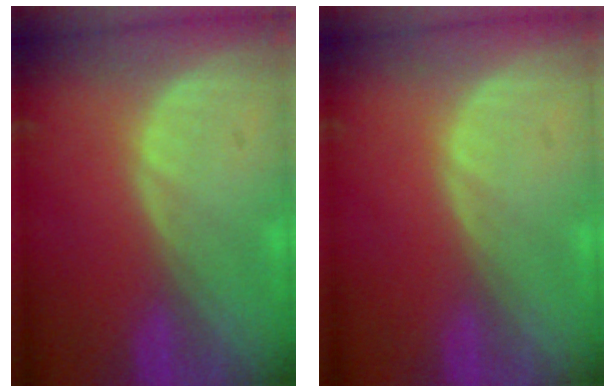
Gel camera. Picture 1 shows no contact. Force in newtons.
{"total": 0.0}